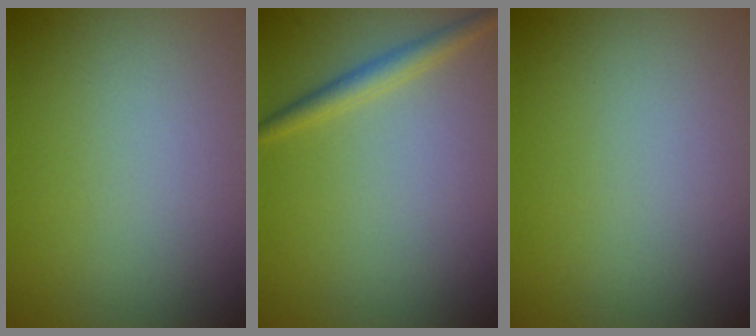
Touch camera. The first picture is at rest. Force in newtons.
{"total": 2.0, "press": 2.0, "slide": 0.1}
{"total": 0.0}